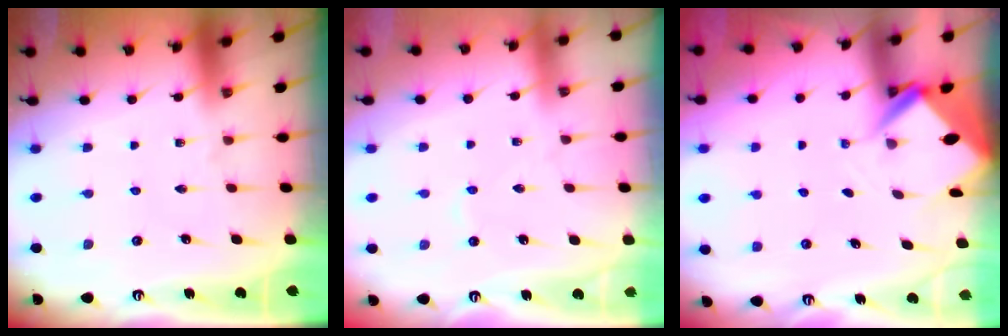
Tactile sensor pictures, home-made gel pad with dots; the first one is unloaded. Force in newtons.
{"total": 2.7, "press": 2.7, "slide": 0.4}
{"total": 3.5, "press": 3.5, "slide": 0.3}